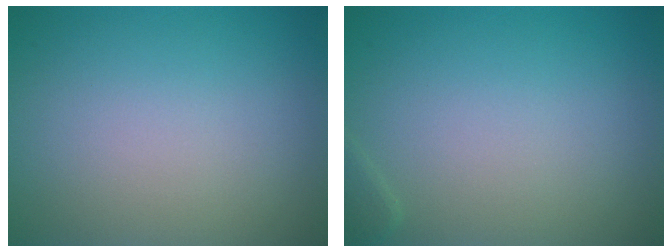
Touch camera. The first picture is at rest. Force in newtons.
{"total": 0.7, "press": 0.7, "slide": 0.0}